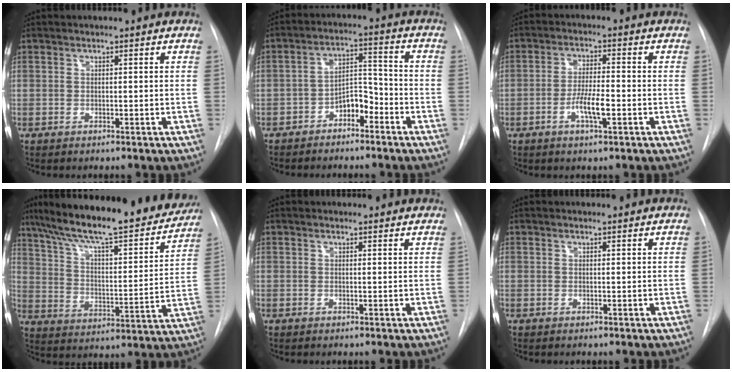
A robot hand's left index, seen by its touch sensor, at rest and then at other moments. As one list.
[{"total": 5.9, "force": [-3.9, 2.7, 3.5], "torque": [-0.060, 0.017, -0.067]}, {"total": 5.0, "force": [-2.0, 0.8, 4.5], "torque": [-0.086, -0.006, -0.038]}, {"total": 27.6, "force": [23.2, 5.0, 14.1], "torque": [-0.234, -0.018, 0.324]}, {"total": 2.5, "force": [2.4, 0.7, 0.2], "torque": [-0.006, 0.001, 0.016]}, {"total": 1.2, "force": [1.1, 0.2, 0.1], "torque": [-0.011, 0.006, 0.012]}]